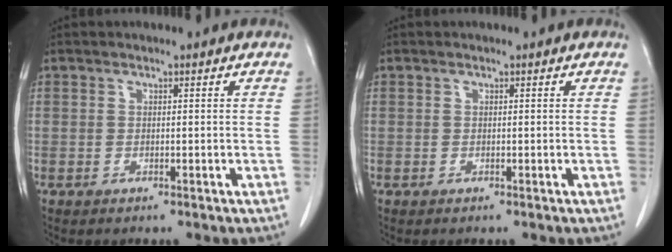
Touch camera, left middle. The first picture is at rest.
{"total": 0.0}